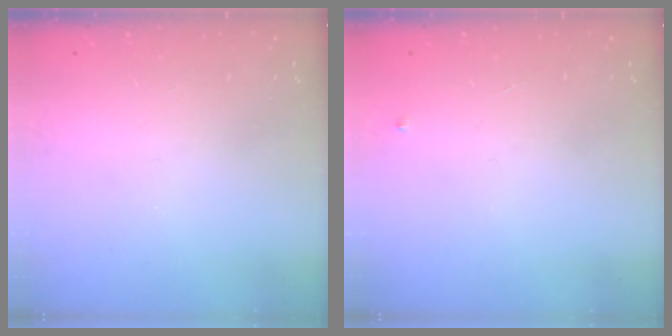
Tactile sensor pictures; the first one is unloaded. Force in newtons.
{"total": 3.0, "press": 2.9, "slide": 0.4}